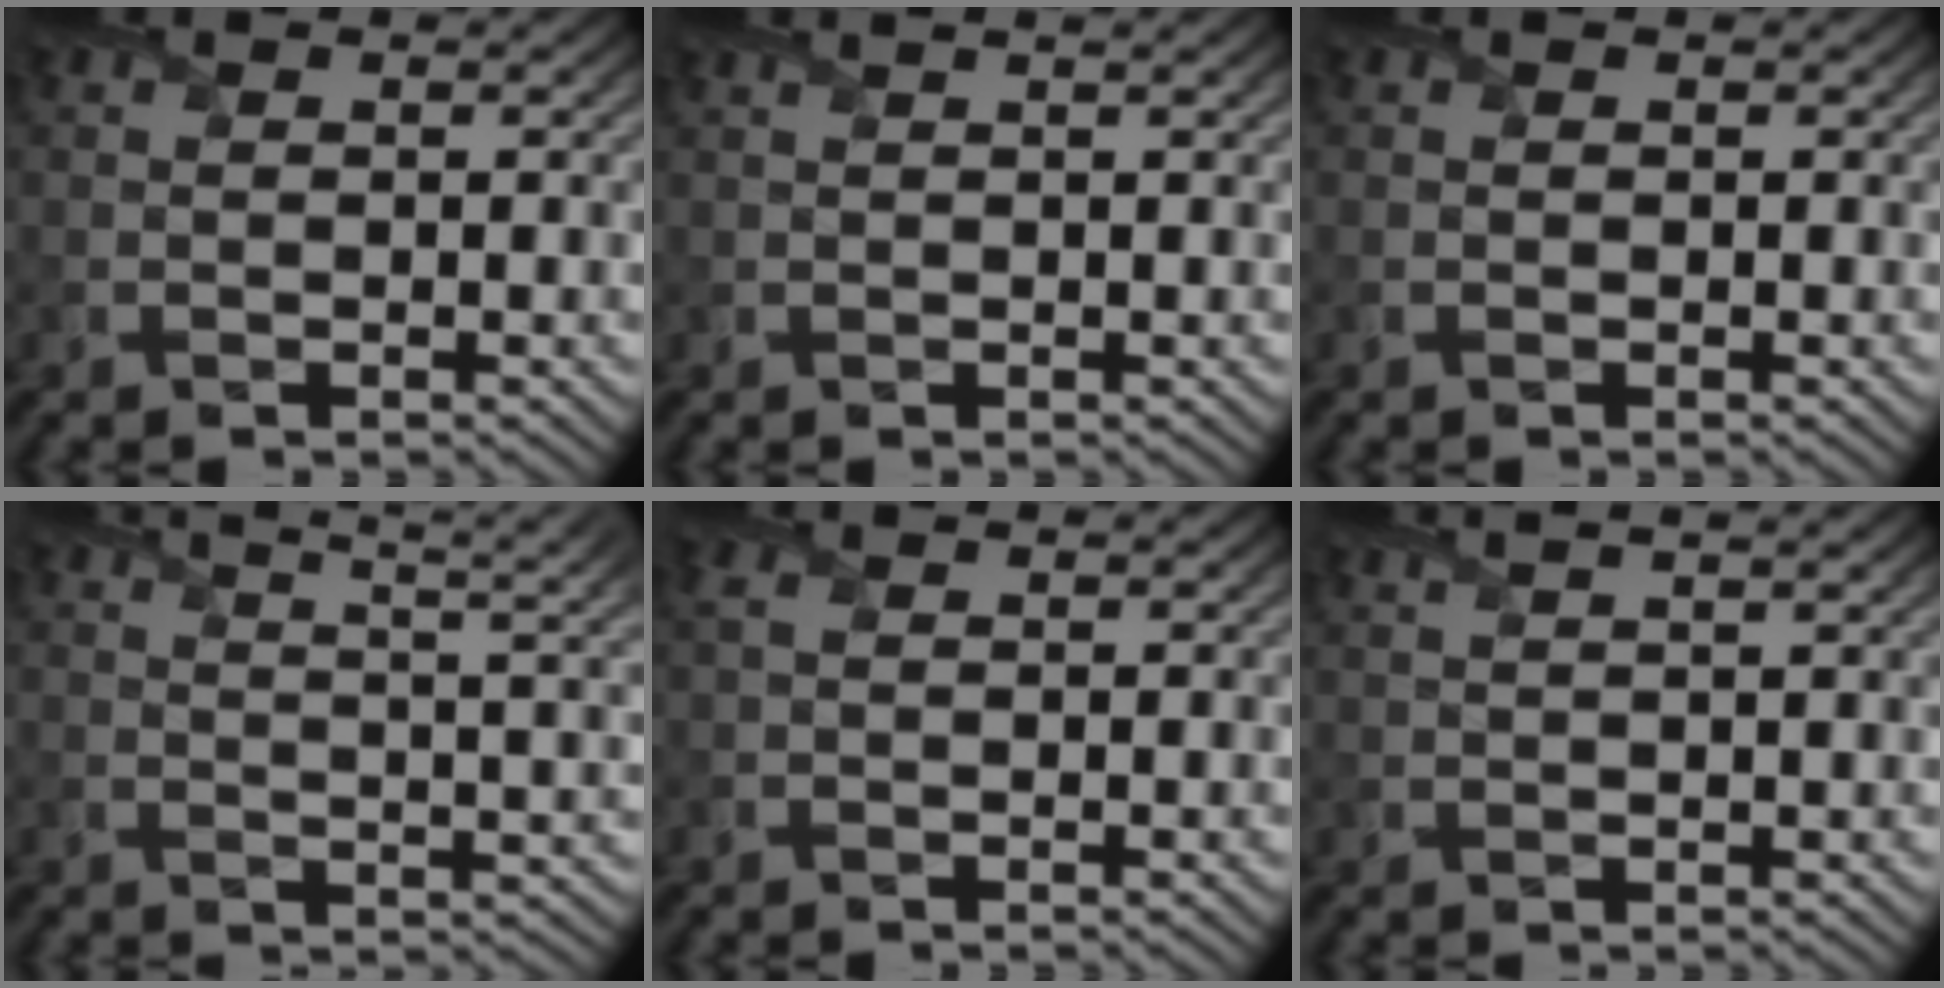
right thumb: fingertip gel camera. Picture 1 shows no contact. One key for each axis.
{"total": 1.8, "fx": 1.3, "fy": 0.5, "fz": 1.1, "tx": -0.017, "ty": 0.001, "tz": 0.002}
{"total": 0.0}
{"total": 9.2, "fx": 6.3, "fy": 2.3, "fz": 6.2, "tx": -0.075, "ty": 0.023, "tz": 0.060}
{"total": 1.2, "fx": 0.4, "fy": 0.6, "fz": 1.1, "tx": -0.029, "ty": 0.005, "tz": 0.006}
{"total": 4.1, "fx": 2.9, "fy": 1.1, "fz": 2.7, "tx": -0.029, "ty": 0.026, "tz": 0.011}